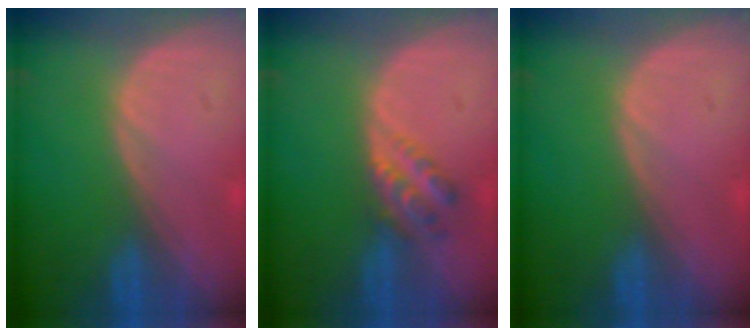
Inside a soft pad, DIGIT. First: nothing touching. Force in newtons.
{"total": 4.5, "press": 3.8, "slide": 2.5}
{"total": 0.0}